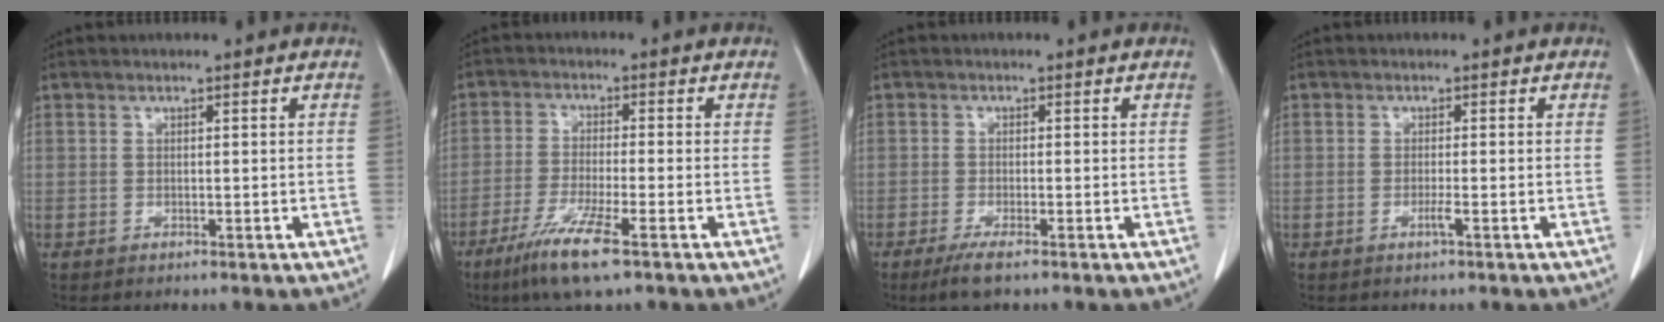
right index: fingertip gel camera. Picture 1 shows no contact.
{"total": 8.1, "force": [-4.8, 0.2, 6.5], "torque": [-0.133, -0.022, -0.089]}
{"total": 3.3, "force": [-2.1, 0.3, 2.4], "torque": [-0.047, -0.008, -0.038]}
{"total": 1.2, "force": [-0.6, -0.2, 1.1], "torque": [-0.023, -0.002, -0.011]}